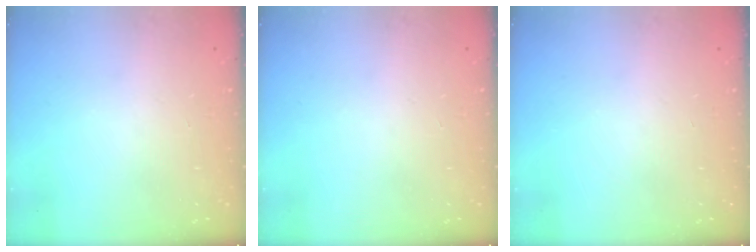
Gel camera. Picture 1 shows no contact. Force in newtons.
{"total": 0.0}
{"total": 0.0}